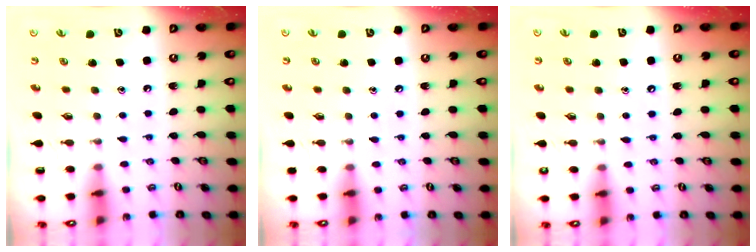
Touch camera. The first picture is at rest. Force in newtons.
{"total": 2.3, "press": 2.2, "slide": 0.4}
{"total": 4.5, "press": 4.4, "slide": 0.4}